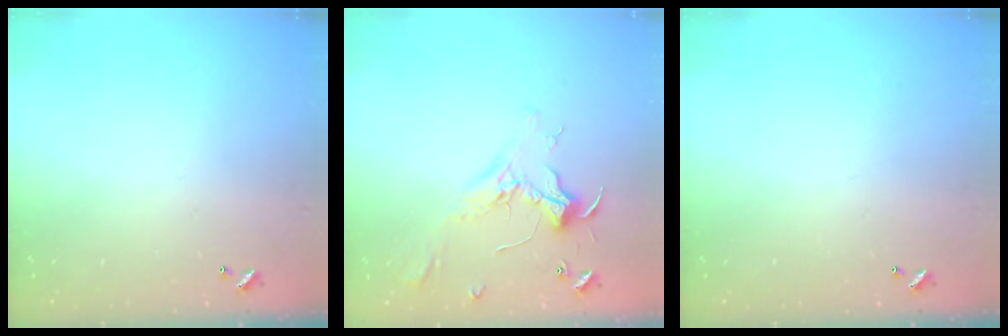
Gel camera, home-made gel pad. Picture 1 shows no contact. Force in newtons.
{"total": 2.4, "press": 2.3, "slide": 0.8}
{"total": 0.0}